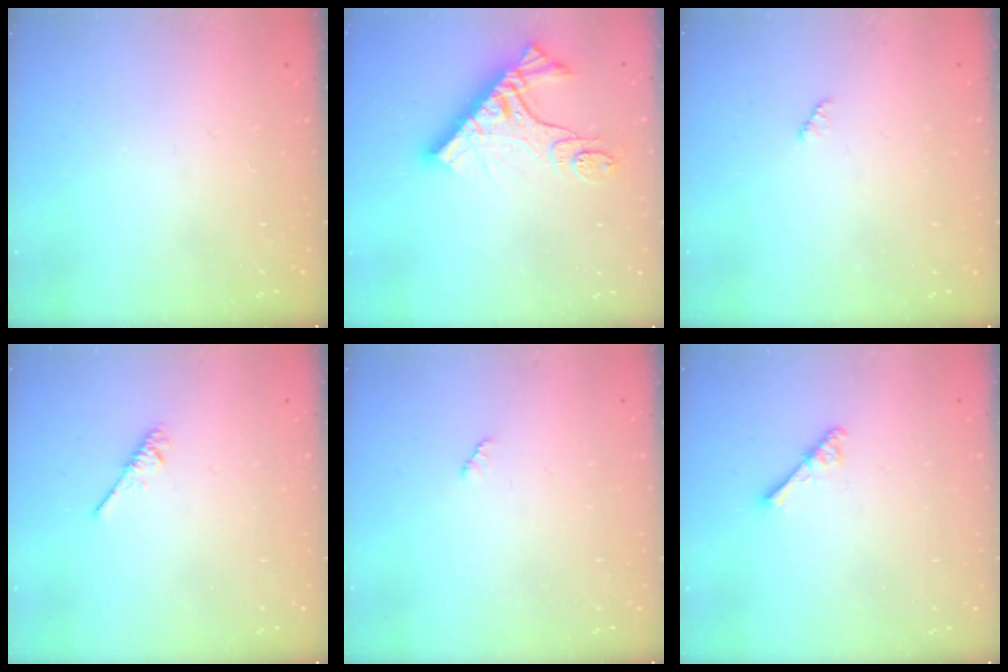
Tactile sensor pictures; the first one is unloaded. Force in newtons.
{"total": 12.7, "press": 12.7, "slide": 1.2}
{"total": 1.3, "press": 1.3, "slide": 0.2}
{"total": 1.9, "press": 1.9, "slide": 0.4}
{"total": 2.1, "press": 2.1, "slide": 0.3}
{"total": 4.0, "press": 4.0, "slide": 0.5}